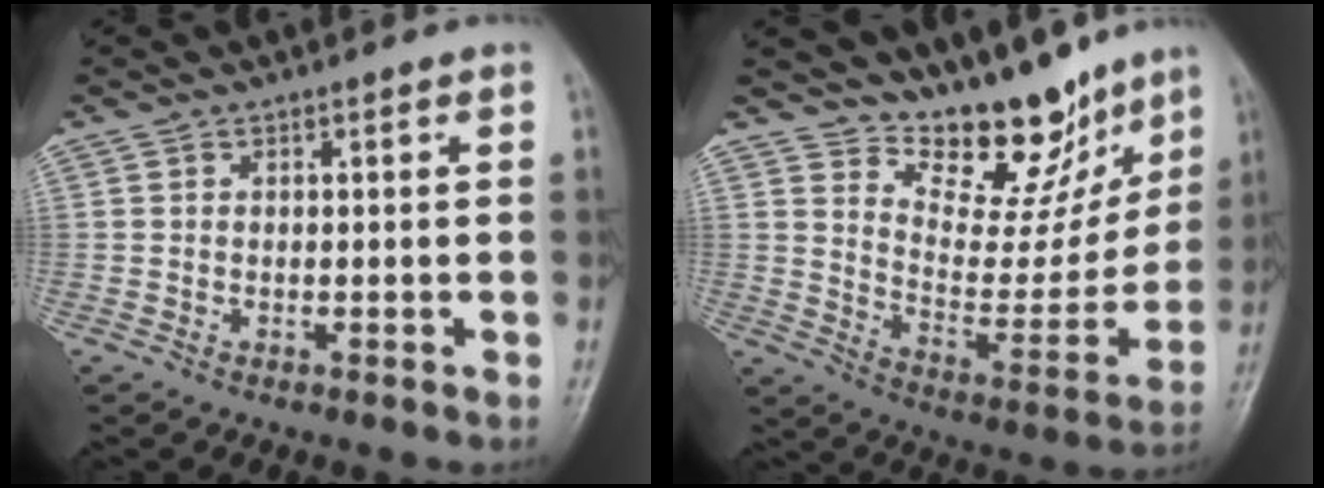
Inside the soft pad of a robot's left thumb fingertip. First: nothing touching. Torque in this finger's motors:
{"motor_torque": [1.29, 1.01, 0.24, -0.10, 0.01]}